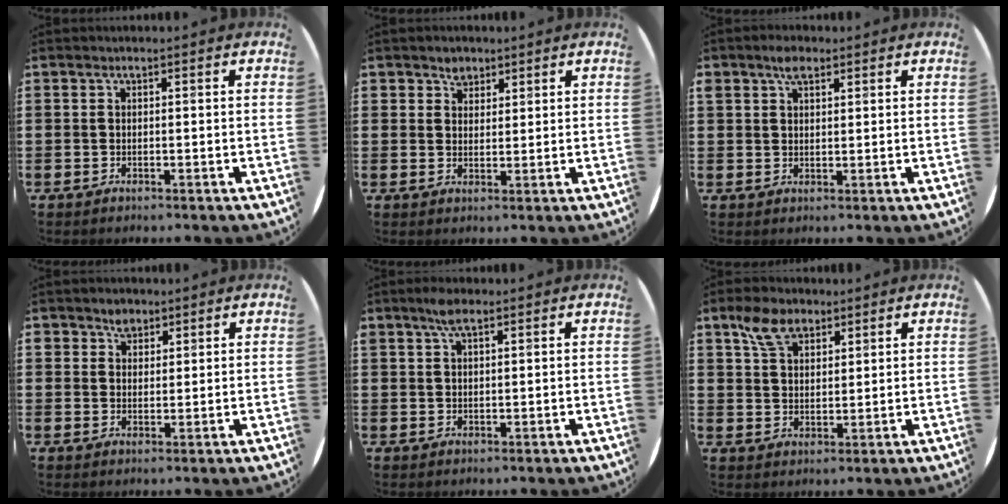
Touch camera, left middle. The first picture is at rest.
{"total": 2.6, "force": [2.1, 1.6, 0.3], "torque": [0.007, -0.002, 0.038]}
{"total": 2.8, "force": [2.1, 1.5, 1.2], "torque": [-0.010, -0.001, 0.035]}
{"total": 2.7, "force": [2.0, 1.8, 0.4], "torque": [0.004, -0.001, 0.036]}
{"total": 2.8, "force": [2.0, 1.0, 1.6], "torque": [-0.028, 0.003, 0.034]}
{"total": 5.8, "force": [4.0, 3.3, 2.7], "torque": [-0.057, 0.003, 0.073]}